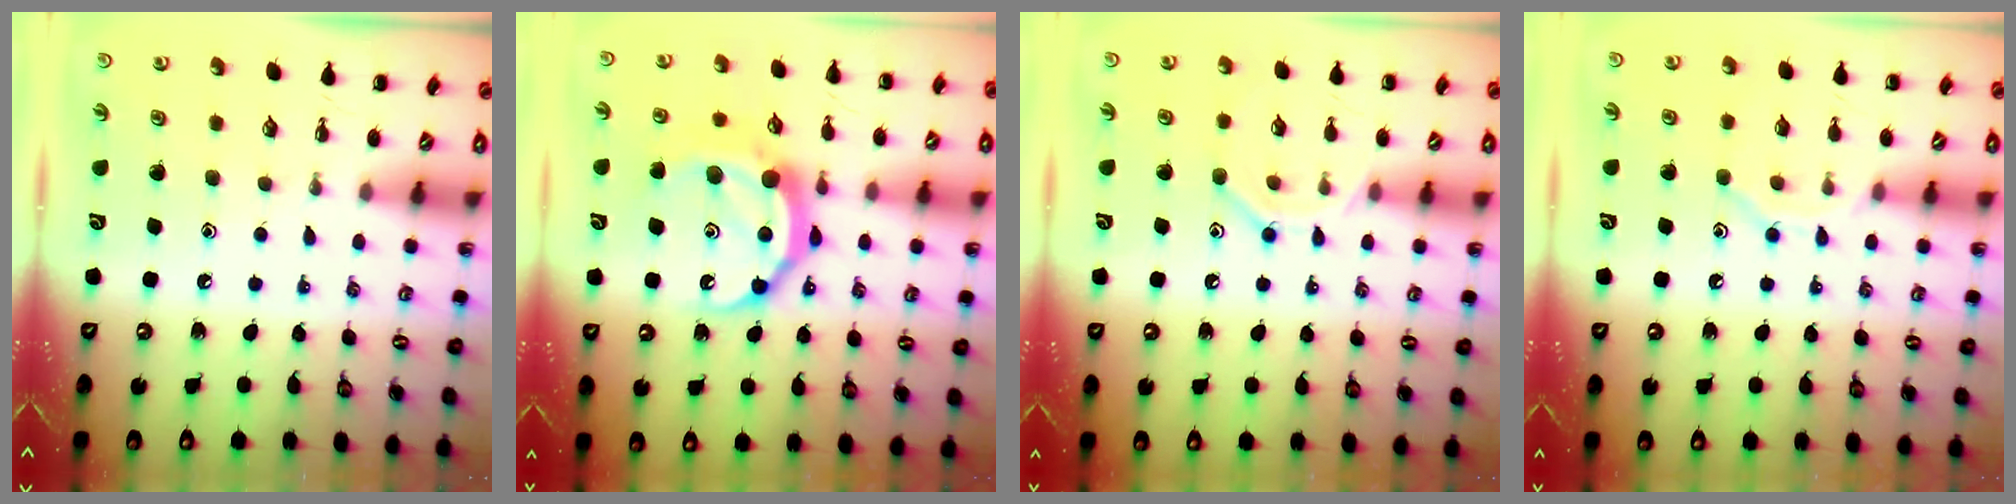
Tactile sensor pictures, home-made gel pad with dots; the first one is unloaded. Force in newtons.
{"total": 13.7, "press": 13.7, "slide": 0.9}
{"total": 9.0, "press": 9.0, "slide": 0.9}
{"total": 8.1, "press": 8.1, "slide": 0.7}